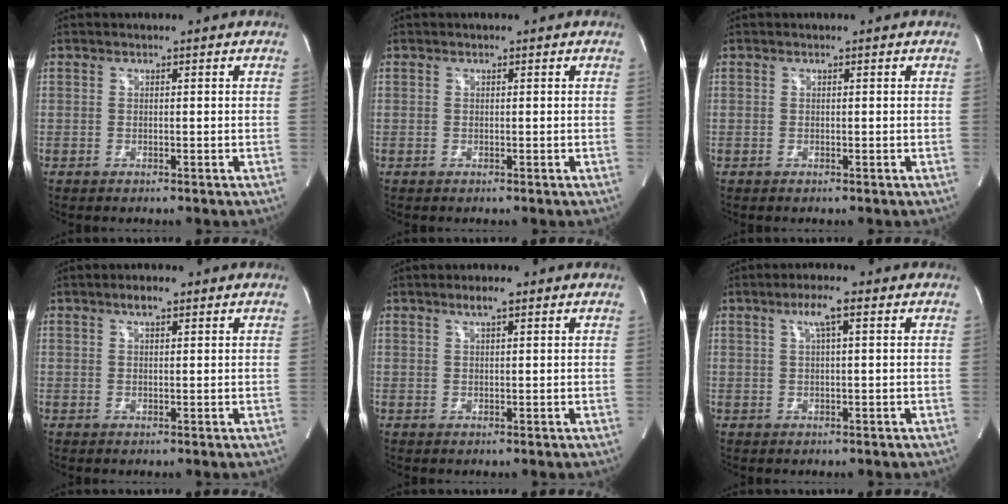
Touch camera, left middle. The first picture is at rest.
{"total": 0.0}
{"total": 0.0}
{"total": 2.4, "force": [1.6, 0.7, 1.6], "torque": [-0.034, 0.009, 0.026]}
{"total": 2.5, "force": [1.7, 0.4, 1.7], "torque": [-0.037, 0.006, 0.028]}
{"total": 3.7, "force": [1.8, 0.2, 3.2], "torque": [-0.060, 0.009, 0.029]}